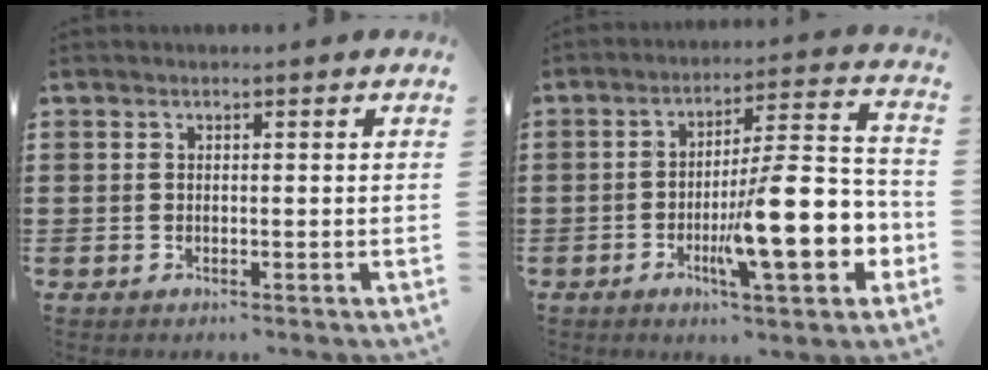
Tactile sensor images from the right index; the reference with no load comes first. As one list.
[{"total": 15.8, "force": [-4.2, 3.9, 14.7], "torque": [-0.224, -0.008, -0.068]}]